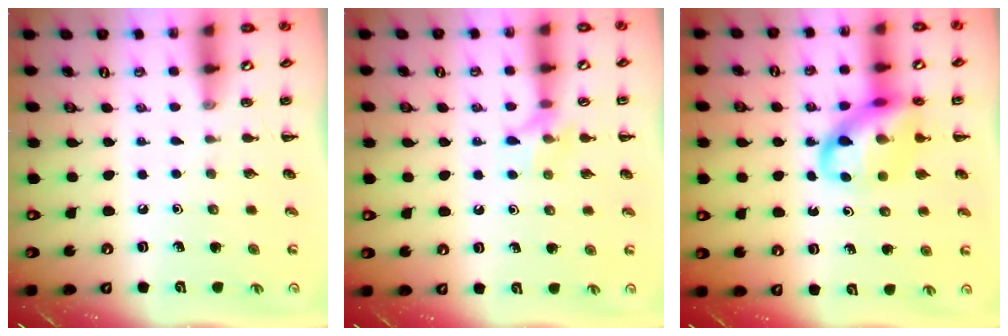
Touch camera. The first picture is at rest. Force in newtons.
{"total": 7.8, "press": 7.7, "slide": 0.9}
{"total": 13.6, "press": 13.1, "slide": 3.4}